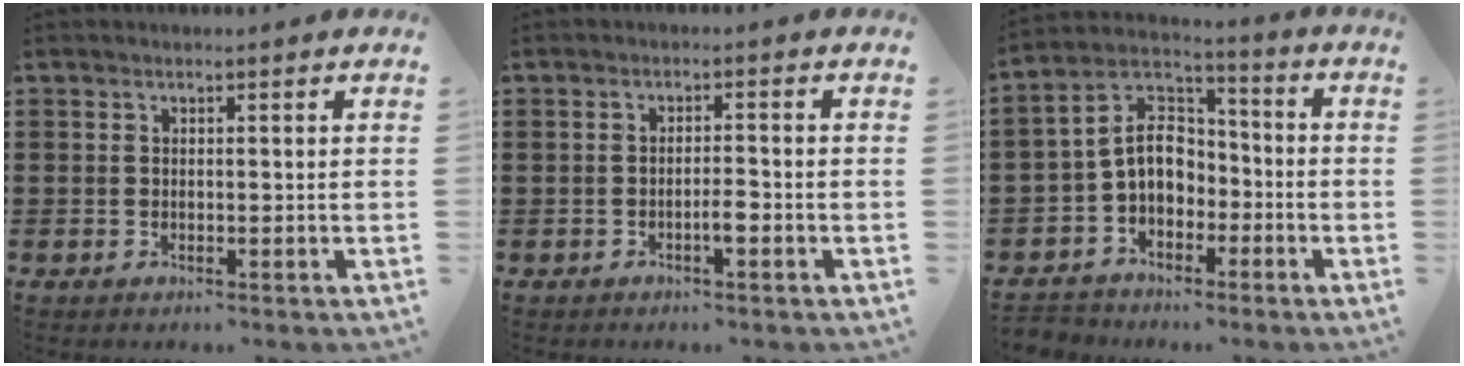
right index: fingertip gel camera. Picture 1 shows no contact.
{"total": 2.3, "force": [-1.0, 0.5, 2.0], "torque": [-0.036, 0.004, -0.019]}
{"total": 8.3, "force": [-1.6, 6.4, 5.0], "torque": [-0.126, 0.011, -0.037]}